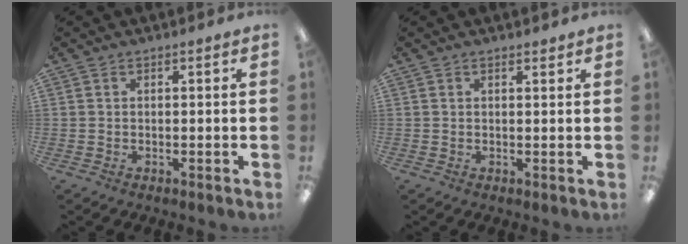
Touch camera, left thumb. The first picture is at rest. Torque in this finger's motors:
{"motor_torque": [0.03, 0.03, -0.18, -0.23, 0.02]}